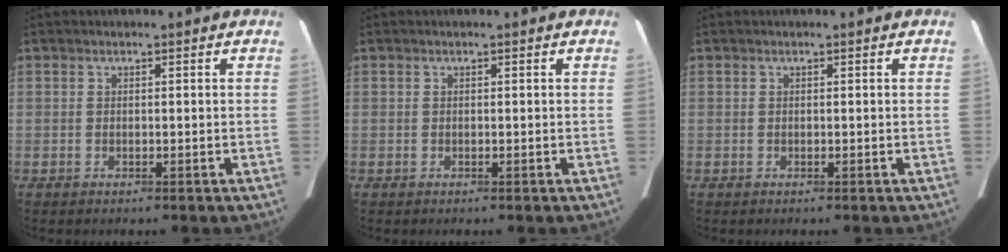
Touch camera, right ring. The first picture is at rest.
{"total": 0.0}
{"total": 0.0}